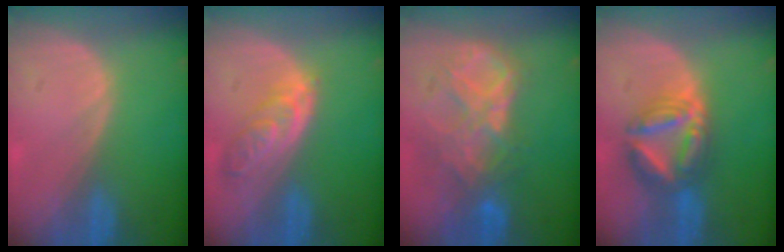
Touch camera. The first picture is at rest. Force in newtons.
{"total": 5.5, "press": 5.4, "slide": 0.7}
{"total": 9.2, "press": 7.8, "slide": 4.8}
{"total": 7.6, "press": 7.6, "slide": 0.8}